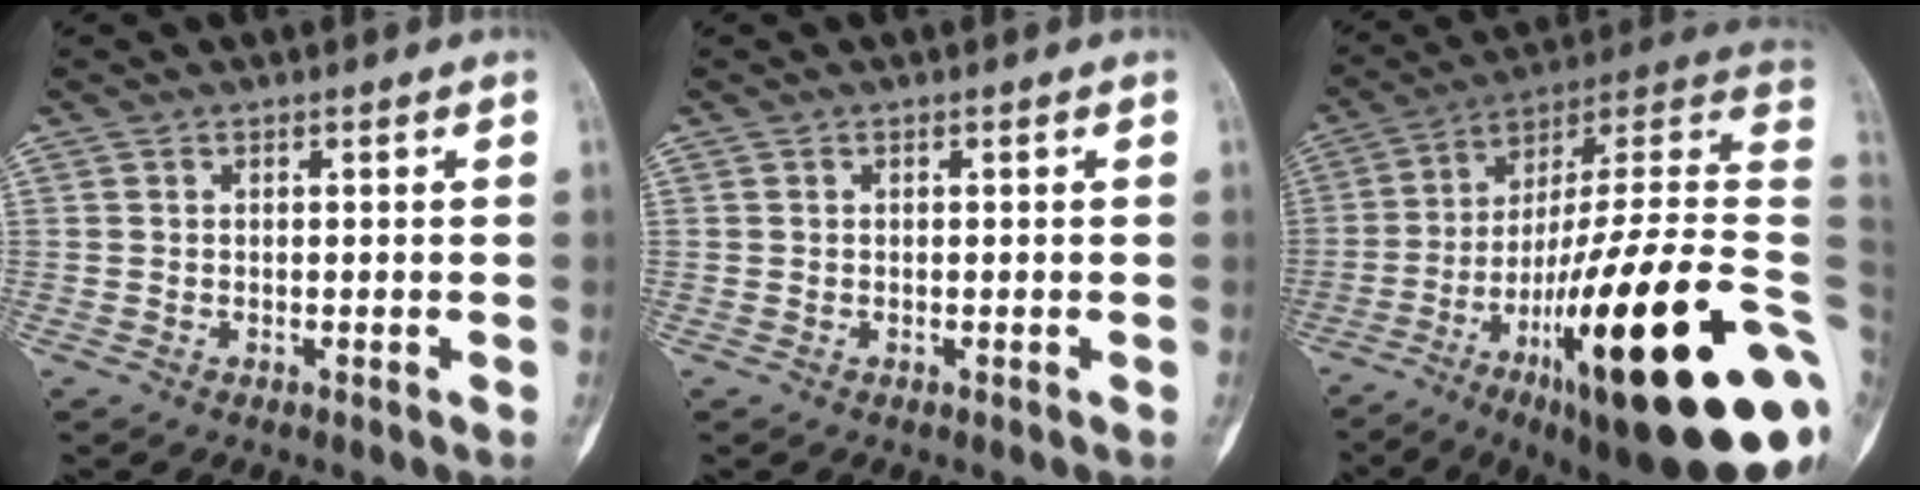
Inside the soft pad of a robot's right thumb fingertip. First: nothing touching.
{"total": 0.0}
{"total": 35.1, "force": [-9.1, 6.5, 33.3], "torque": [-0.429, 0.062, -0.149]}